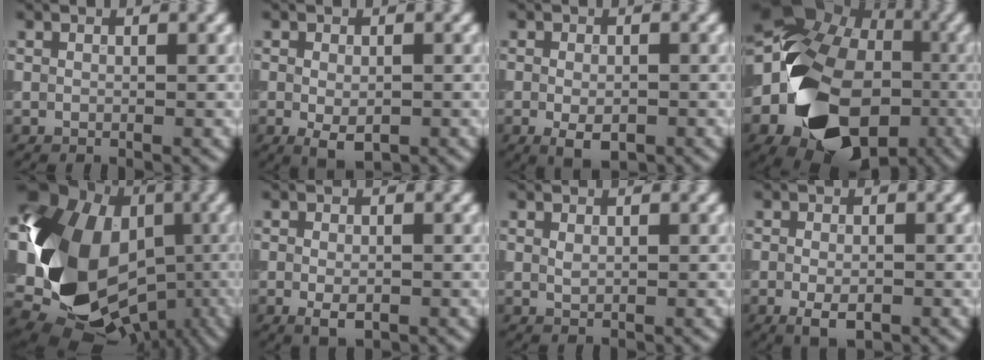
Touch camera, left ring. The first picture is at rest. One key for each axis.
{"total": 3.0, "fx": -0.9, "fy": 1.7, "fz": 2.4, "tx": -0.039, "ty": -0.010, "tz": -0.012}
{"total": 3.0, "fx": -1.1, "fy": 1.6, "fz": 2.4, "tx": -0.040, "ty": -0.007, "tz": -0.016}
{"total": 16.6, "fx": -4.7, "fy": 12.3, "fz": 10.1, "tx": -0.196, "ty": -0.032, "tz": -0.071}
{"total": 15.9, "fx": -1.0, "fy": 12.7, "fz": 9.4, "tx": -0.172, "ty": -0.019, "tz": -0.021}
{"total": 2.1, "fx": -0.7, "fy": 1.1, "fz": 1.7, "tx": -0.029, "ty": -0.005, "tz": -0.010}
{"total": 0.7, "fx": 0.2, "fy": 0.4, "fz": 0.5, "tx": -0.012, "ty": 0.000, "tz": 0.006}
{"total": 2.7, "fx": -1.0, "fy": 1.3, "fz": 2.1, "tx": -0.039, "ty": -0.007, "tz": -0.018}